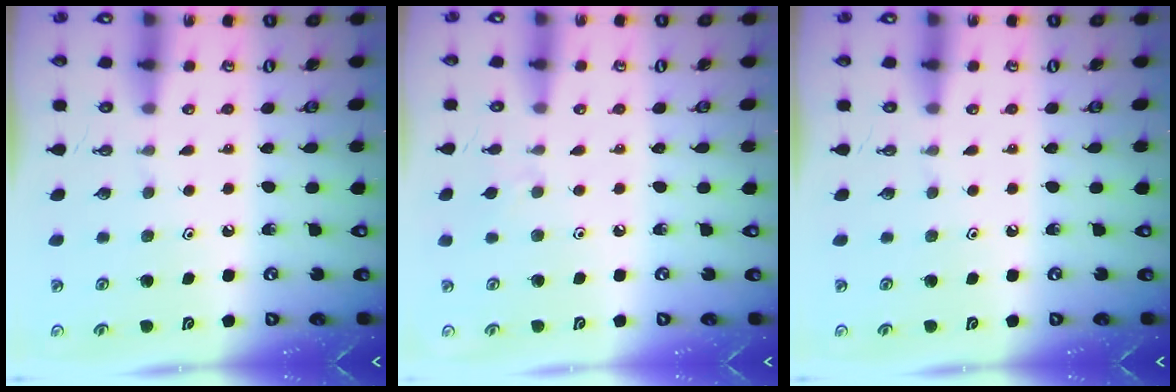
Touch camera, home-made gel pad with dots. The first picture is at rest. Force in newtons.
{"total": 4.4, "press": 4.4, "slide": 0.6}
{"total": 0.0}